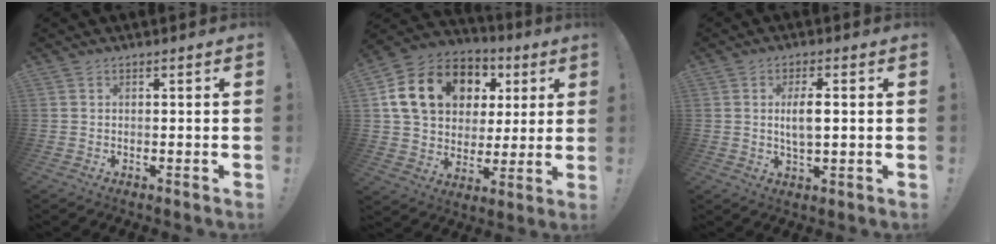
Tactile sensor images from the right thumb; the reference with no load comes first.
{"total": 19.3, "force": [7.1, 14.1, 11.2], "torque": [-0.183, -0.014, 0.147]}
{"total": 5.7, "force": [0.9, 2.0, 5.2], "torque": [-0.084, -0.008, 0.009]}